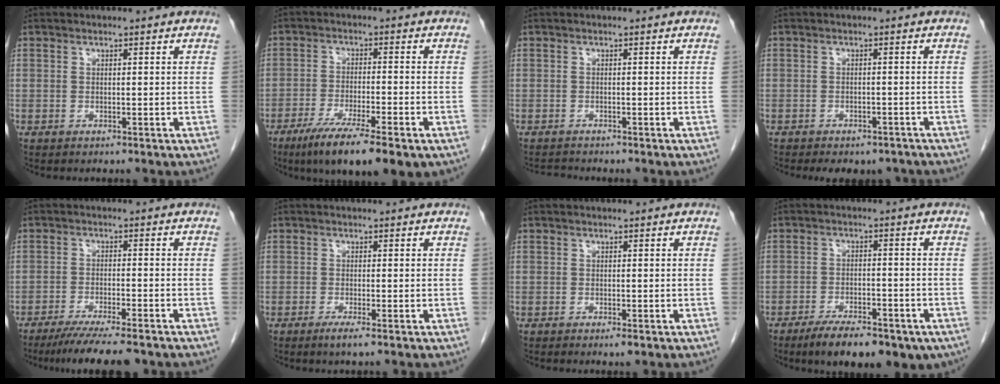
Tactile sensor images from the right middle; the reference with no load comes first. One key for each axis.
{"total": 12.4, "fx": -7.8, "fy": 1.9, "fz": 9.4, "tx": -0.144, "ty": -0.026, "tz": -0.122}
{"total": 1.2, "fx": -1.2, "fy": 0.0, "fz": -0.1, "tx": 0.001, "ty": -0.008, "tz": -0.018}
{"total": 7.5, "fx": -6.1, "fy": 3.5, "fz": 2.5, "tx": -0.027, "ty": 0.006, "tz": -0.069}
{"total": 9.6, "fx": -7.8, "fy": 0.7, "fz": 5.5, "tx": -0.078, "ty": -0.020, "tz": -0.120}
{"total": 1.8, "fx": -1.0, "fy": -0.1, "fz": 1.4, "tx": -0.027, "ty": -0.005, "tz": -0.019}
{"total": 0.9, "fx": -0.5, "fy": 0.2, "fz": 0.8, "tx": -0.010, "ty": -0.002, "tz": -0.004}
{"total": 12.0, "fx": -8.2, "fy": 4.3, "fz": 7.6, "tx": -0.096, "ty": -0.001, "tz": -0.118}